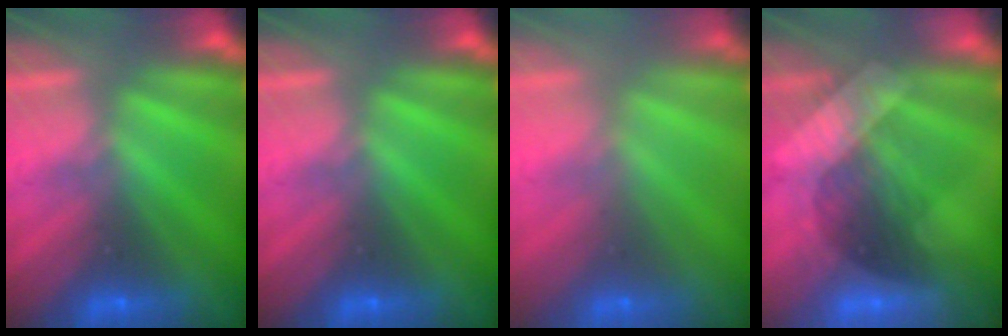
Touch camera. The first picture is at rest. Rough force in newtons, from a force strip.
{"total": 0.0}
{"total": 2.4}
{"total": 3.0}